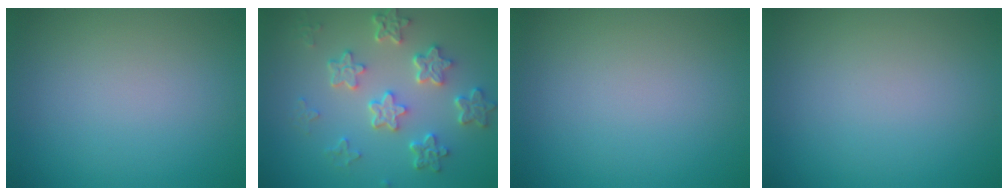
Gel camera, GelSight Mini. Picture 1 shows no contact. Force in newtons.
{"total": 5.3, "press": 4.1, "slide": 3.4}
{"total": 0.0}
{"total": 0.0}